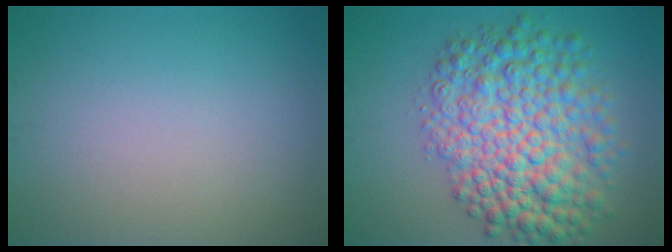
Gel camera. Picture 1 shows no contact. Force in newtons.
{"total": 9.5, "press": 9.5, "slide": 0.2}